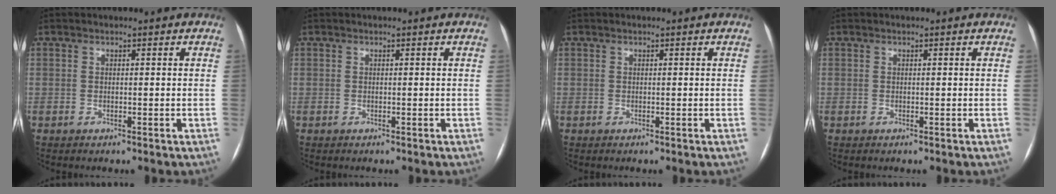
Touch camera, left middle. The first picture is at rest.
{"total": 0.0}
{"total": 0.0}
{"total": 0.0}